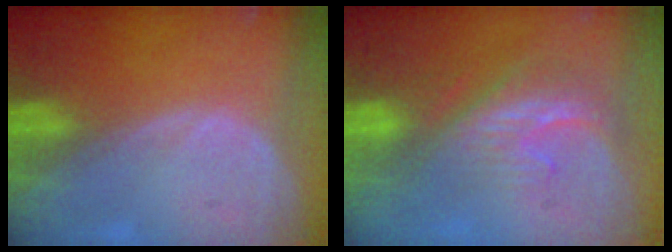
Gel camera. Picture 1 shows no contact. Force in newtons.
{"total": 8.3, "press": 7.1, "slide": 4.3}